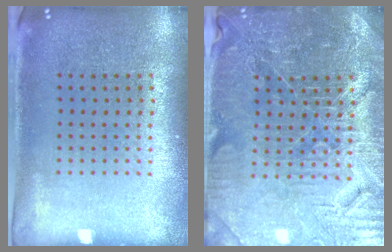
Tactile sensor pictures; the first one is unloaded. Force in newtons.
{"total": 4.6, "press": 4.4, "slide": 1.3}